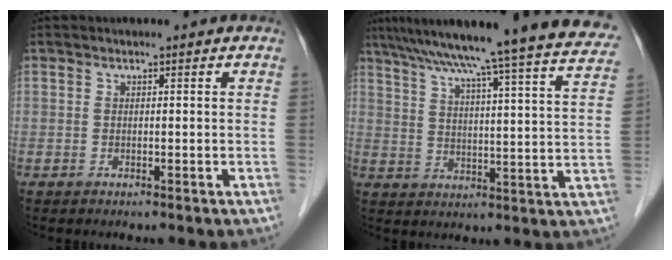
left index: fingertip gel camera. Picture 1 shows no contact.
{"total": 28.8, "force": [25.3, -0.5, 13.6], "torque": [-0.222, -0.044, 0.321]}